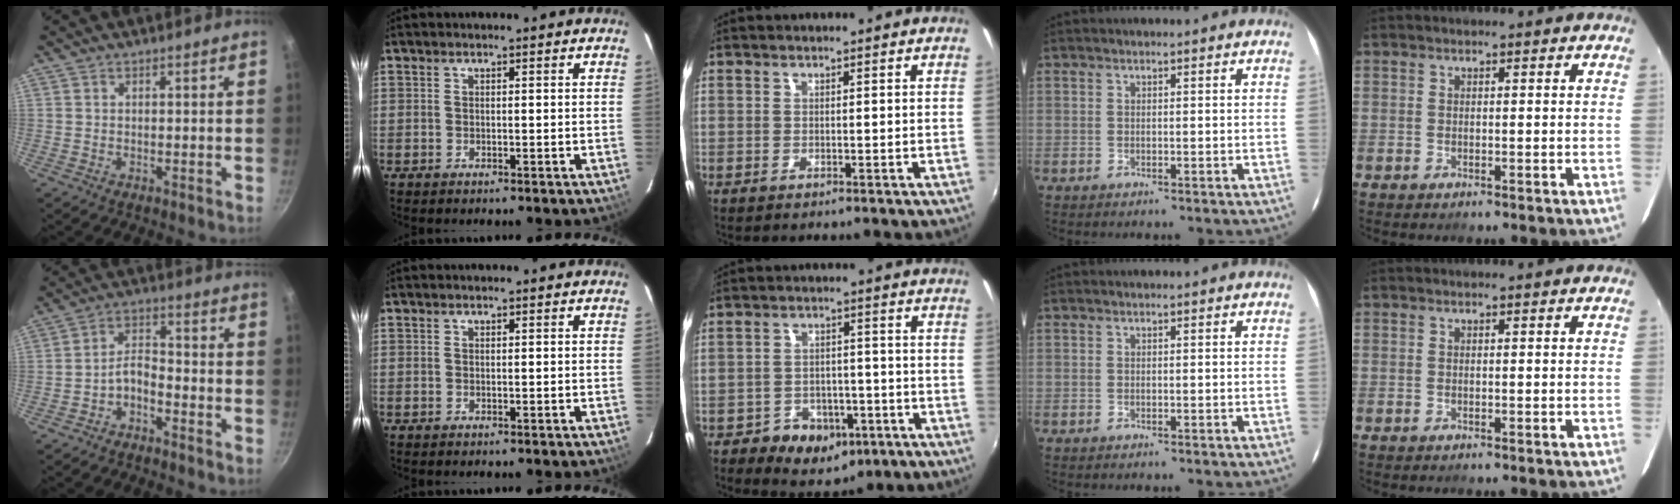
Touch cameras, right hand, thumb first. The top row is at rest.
{"thumb": {"total": 4.7, "force": [-3.1, 2.3, 2.8], "torque": [-0.045, 0.045, -0.058]}, "middle": {"total": 10.3, "force": [-5.5, 7.5, 4.3], "torque": [-0.103, 0.016, -0.057]}}